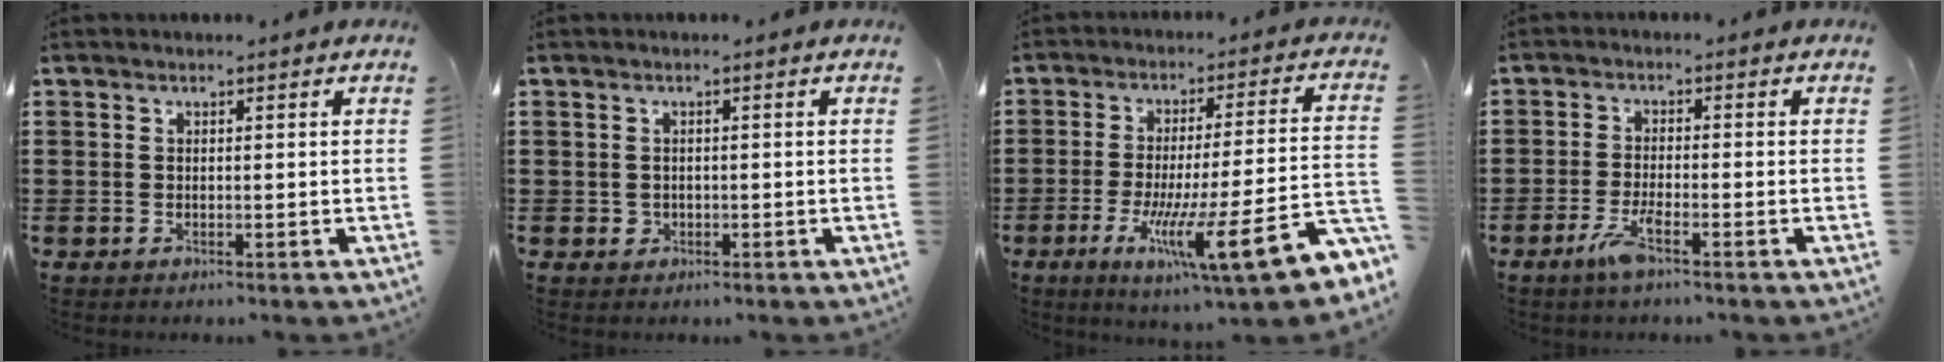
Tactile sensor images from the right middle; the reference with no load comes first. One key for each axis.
{"total": 0.9, "fx": 0.0, "fy": 0.9, "fz": 0.3, "tx": -0.008, "ty": 0.006, "tz": -0.002}
{"total": 13.7, "fx": -6.7, "fy": 1.5, "fz": 11.9, "tx": -0.188, "ty": -0.020, "tz": -0.118}
{"total": 4.0, "fx": -2.3, "fy": 0.5, "fz": 3.2, "tx": -0.075, "ty": -0.006, "tz": -0.046}